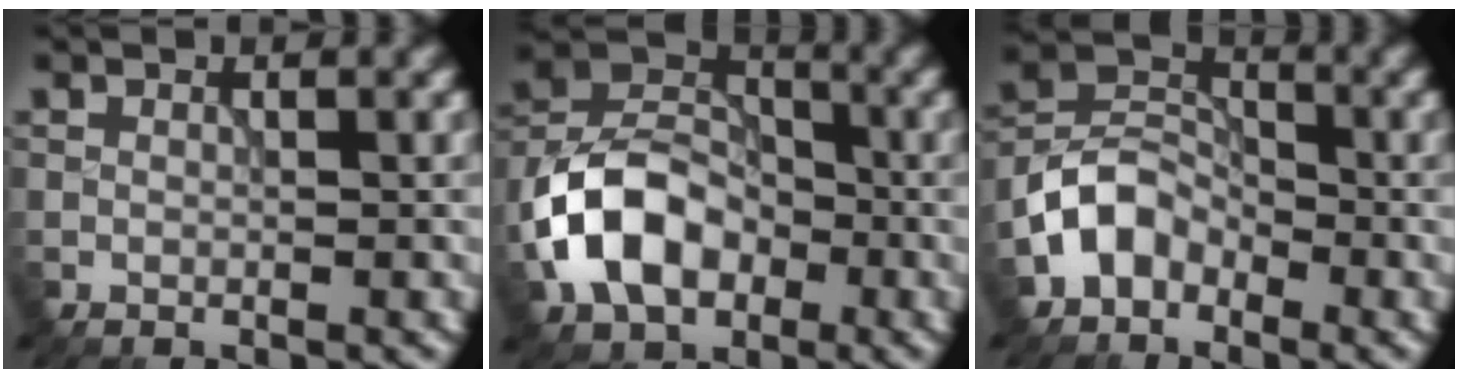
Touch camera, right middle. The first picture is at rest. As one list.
[{"total": 8.7, "force": [-3.0, 6.2, 5.4], "torque": [-0.103, 0.010, -0.069]}, {"total": 4.4, "force": [-2.4, 3.1, 2.0], "torque": [-0.040, 0.010, -0.058]}]